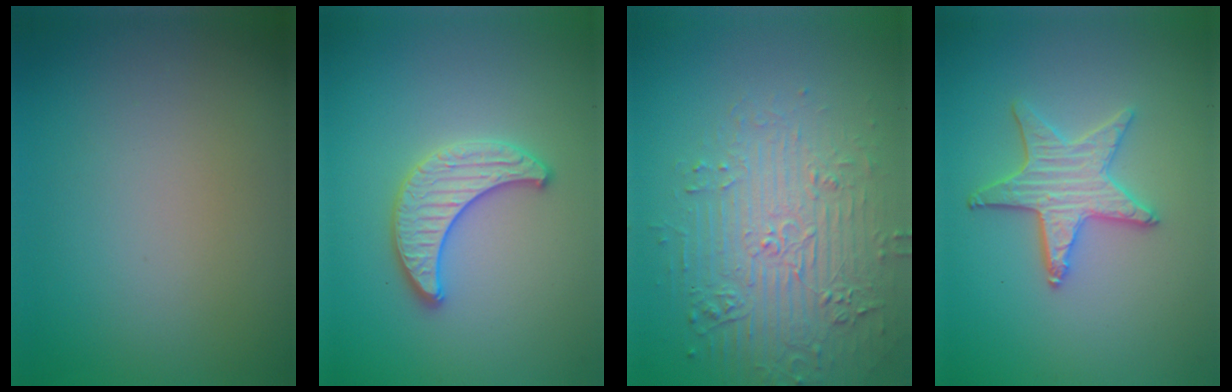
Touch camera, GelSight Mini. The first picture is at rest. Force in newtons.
{"total": 3.2, "press": 3.2, "slide": 0.3}
{"total": 5.6, "press": 4.6, "slide": 3.1}
{"total": 4.0, "press": 3.6, "slide": 1.9}